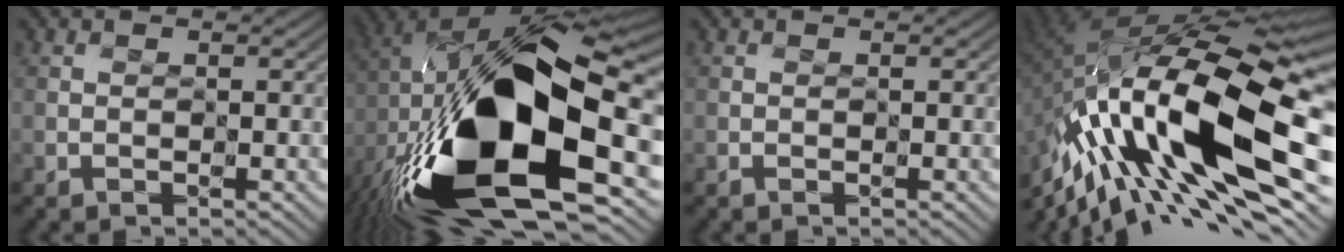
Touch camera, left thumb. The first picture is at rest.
{"total": 20.9, "force": [-6.4, 10.4, 17.0], "torque": [-0.358, -0.028, -0.102]}
{"total": 0.0}
{"total": 19.7, "force": [-5.4, 8.3, 17.0], "torque": [-0.324, 0.010, -0.118]}